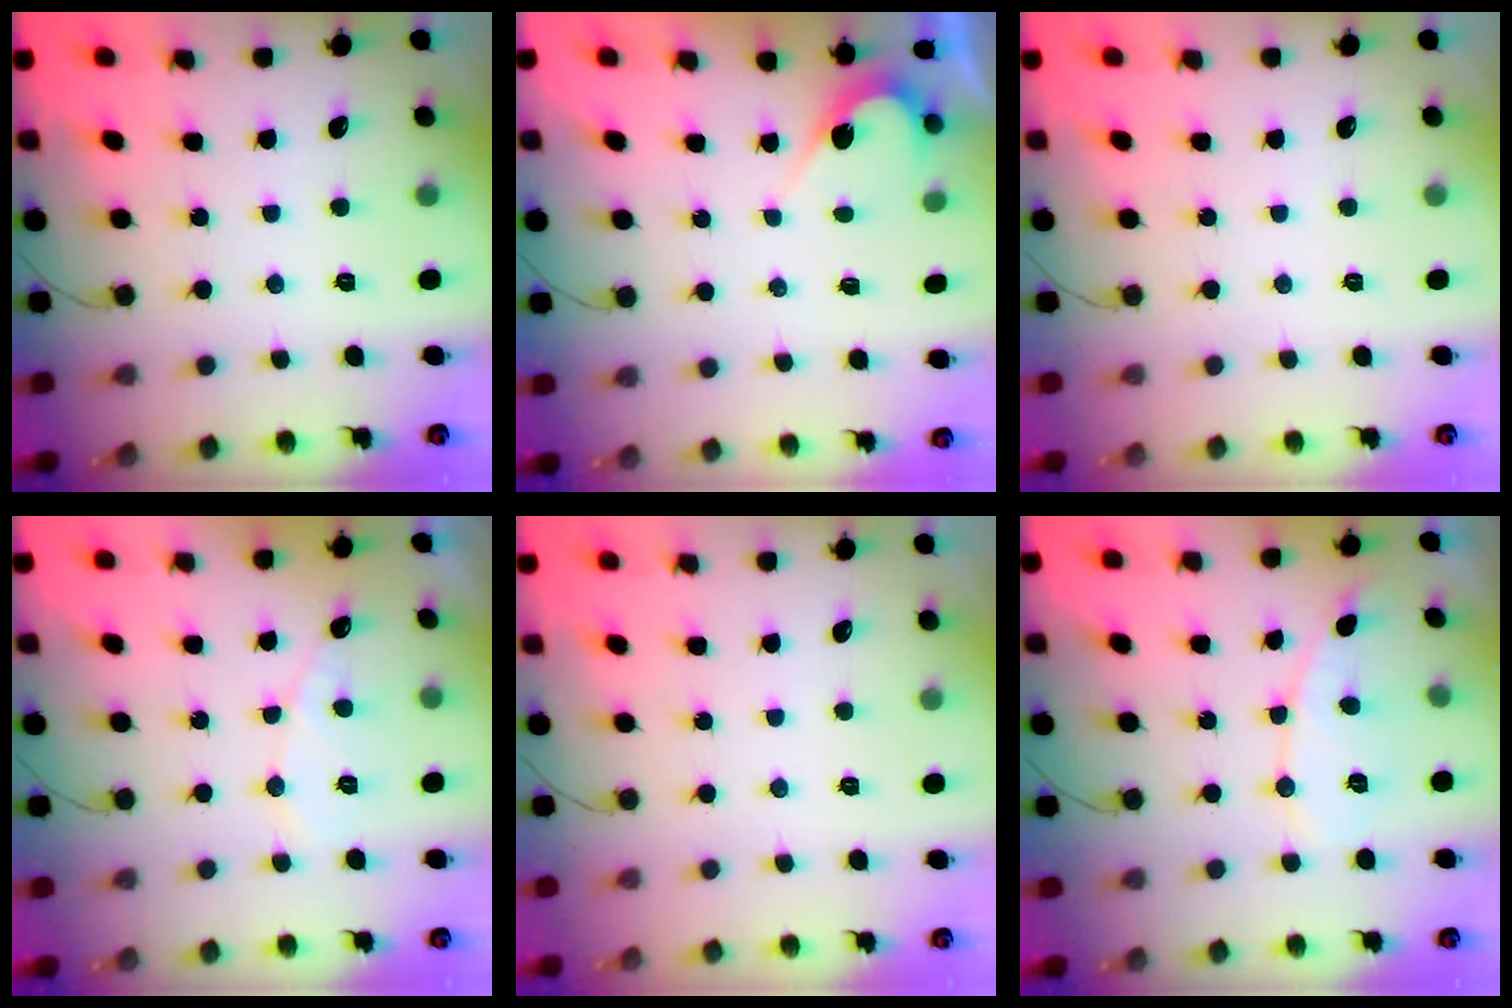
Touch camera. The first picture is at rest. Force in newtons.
{"total": 3.2, "press": 3.2, "slide": 0.2}
{"total": 0.0}
{"total": 6.6, "press": 6.6, "slide": 0.5}
{"total": 0.0}
{"total": 6.9, "press": 6.9, "slide": 0.3}